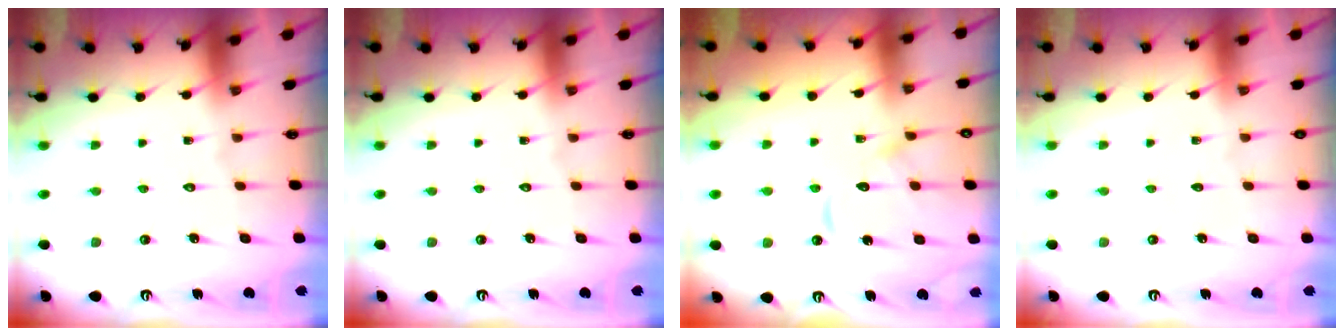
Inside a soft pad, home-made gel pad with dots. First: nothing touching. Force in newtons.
{"total": 0.0}
{"total": 10.7, "press": 10.7, "slide": 1.1}
{"total": 0.0}